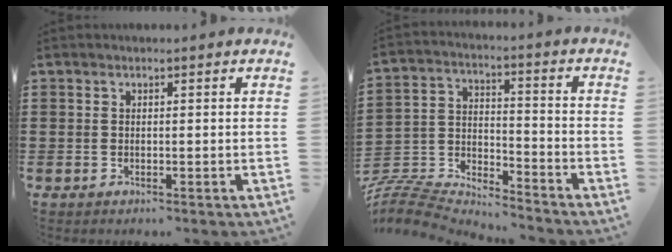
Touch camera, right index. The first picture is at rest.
{"total": 7.8, "force": [-7.6, 1.3, 1.1], "torque": [-0.043, -0.001, -0.158]}